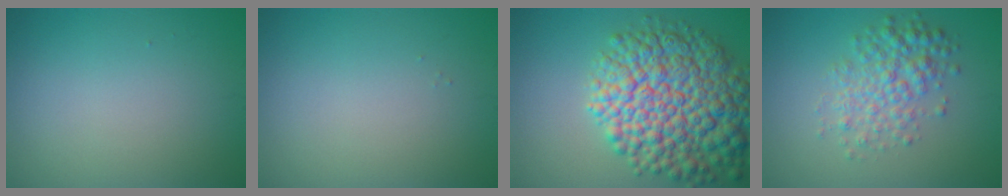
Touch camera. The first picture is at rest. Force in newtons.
{"total": 0.0}
{"total": 12.2, "press": 12.2, "slide": 0.4}
{"total": 4.0, "press": 4.0, "slide": 0.0}